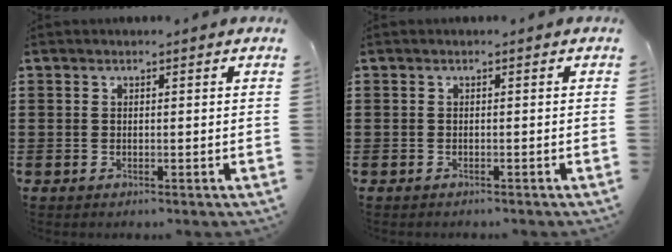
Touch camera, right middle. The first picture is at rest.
{"total": 0.0}